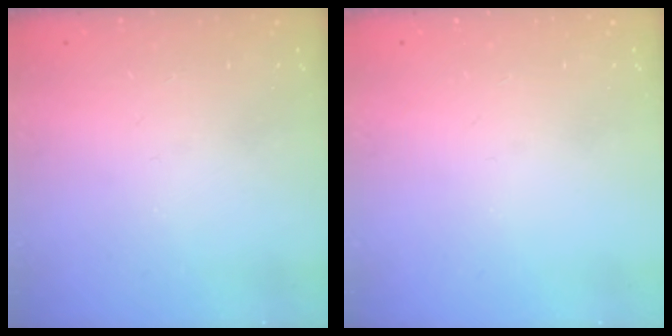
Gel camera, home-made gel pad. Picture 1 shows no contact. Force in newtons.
{"total": 0.0}